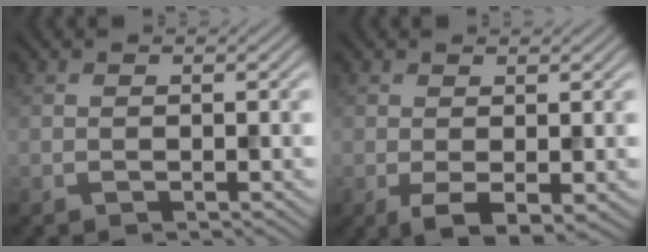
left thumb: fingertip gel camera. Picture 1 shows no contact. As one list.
[{"total": 3.2, "force": [-0.7, 1.3, 2.9], "torque": [-0.058, -0.009, -0.012]}]